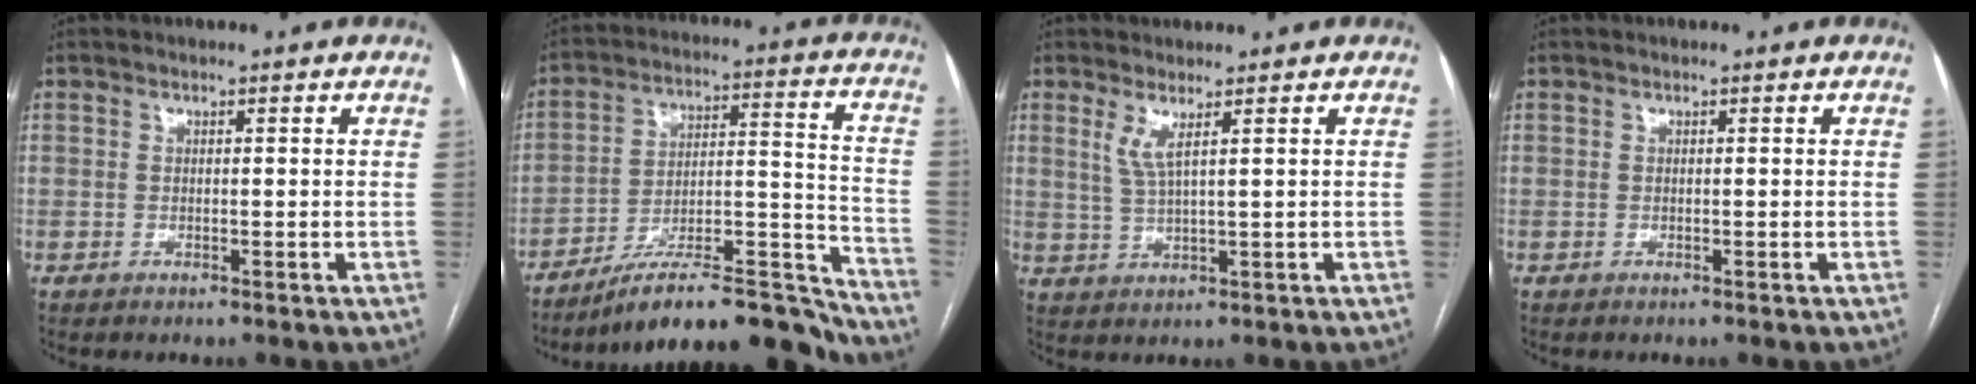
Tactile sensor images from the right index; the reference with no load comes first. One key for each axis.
{"total": 19.4, "fx": -17.5, "fy": 2.4, "fz": 8.1, "tx": -0.090, "ty": 0.044, "tz": -0.278}
{"total": 3.2, "fx": 1.6, "fy": -0.1, "fz": 2.8, "tx": -0.066, "ty": -0.005, "tz": 0.038}
{"total": 0.0}